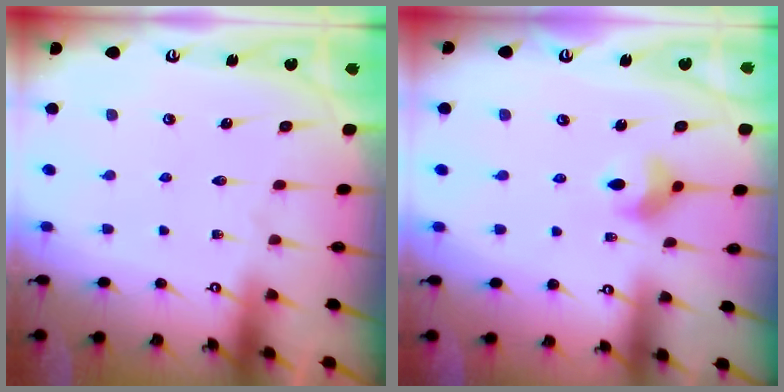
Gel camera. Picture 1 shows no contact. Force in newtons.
{"total": 7.3, "press": 7.2, "slide": 1.2}